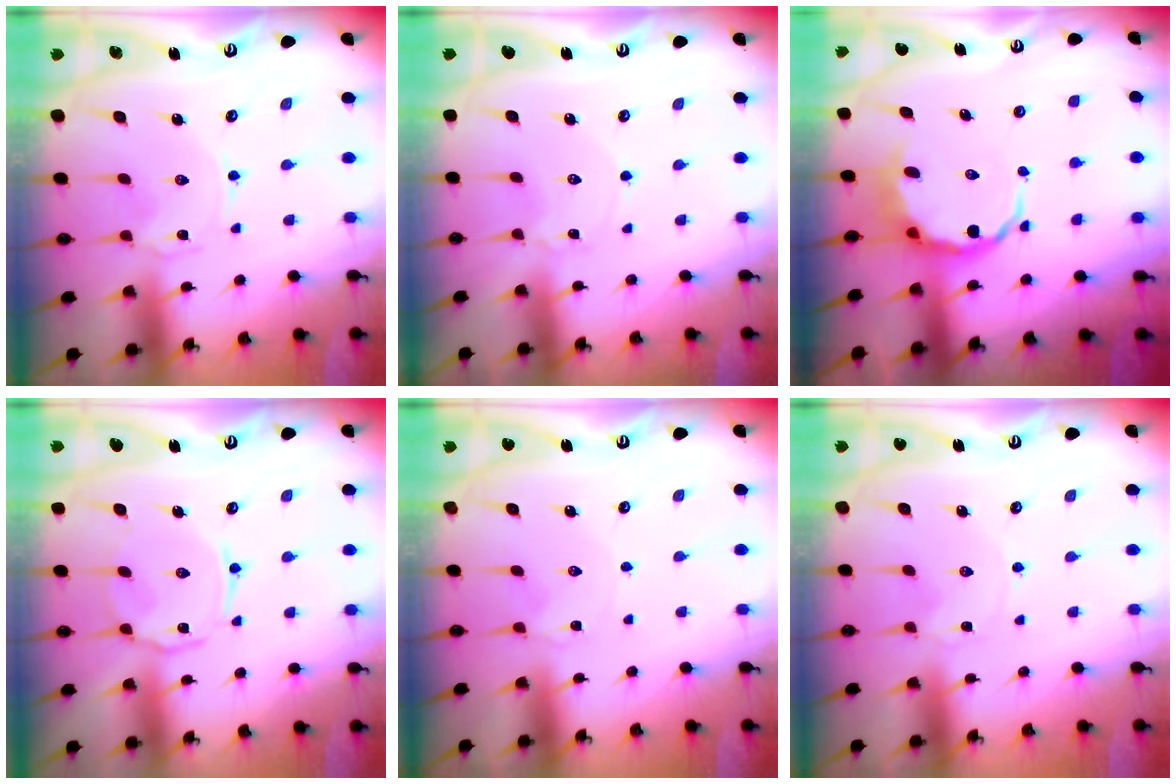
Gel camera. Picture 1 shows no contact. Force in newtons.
{"total": 1.6, "press": 1.6, "slide": 0.1}
{"total": 7.2, "press": 6.9, "slide": 2.2}
{"total": 6.1, "press": 6.1, "slide": 0.4}
{"total": 1.4, "press": 1.4, "slide": 0.3}
{"total": 0.6, "press": 0.6, "slide": 0.1}